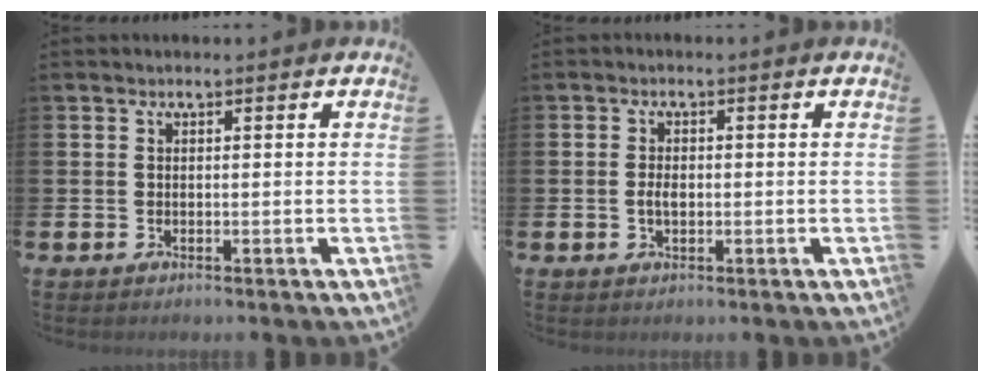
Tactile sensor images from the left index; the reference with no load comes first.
{"total": 2.0, "force": [-0.2, 1.2, 1.6], "torque": [-0.022, 0.002, -0.007]}